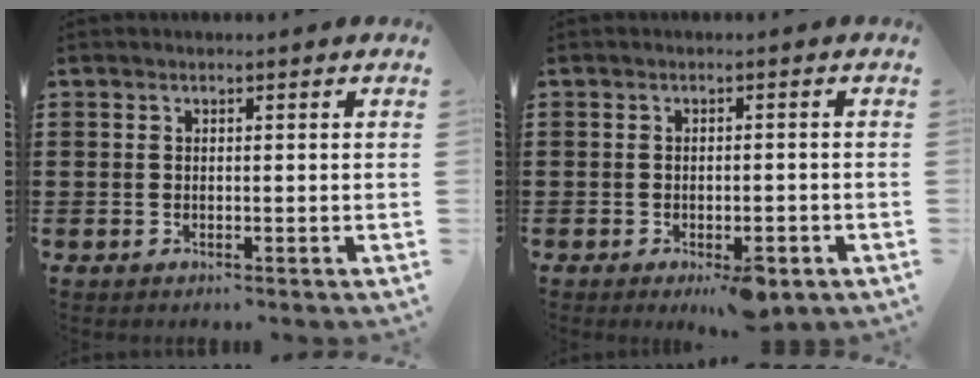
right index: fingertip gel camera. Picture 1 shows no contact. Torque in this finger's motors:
{"motor_torque": [1.43, 0.71, 0.23, 0.07]}